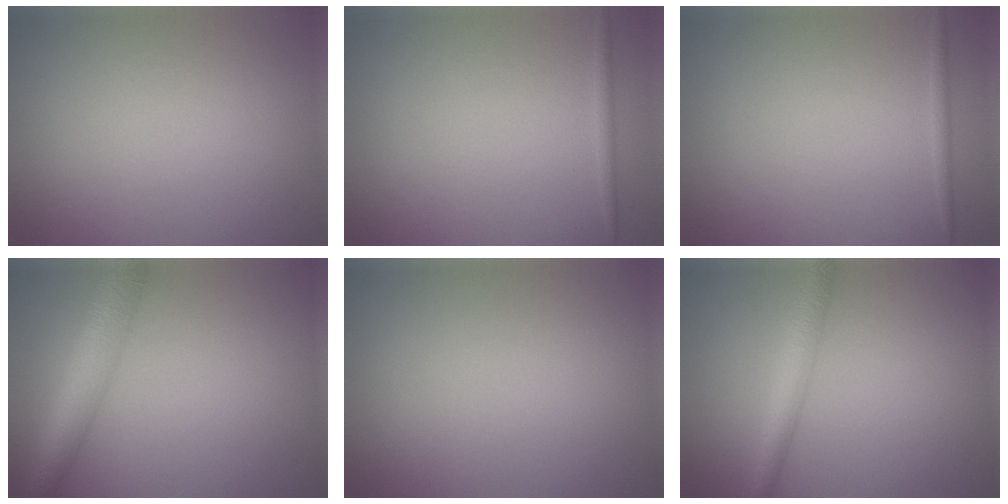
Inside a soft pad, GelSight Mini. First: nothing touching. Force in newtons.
{"total": 0.8, "press": 0.8, "slide": 0.1}
{"total": 0.8, "press": 0.8, "slide": 0.1}
{"total": 6.4, "press": 6.4, "slide": 0.2}
{"total": 0.0}
{"total": 2.7, "press": 2.7, "slide": 0.1}